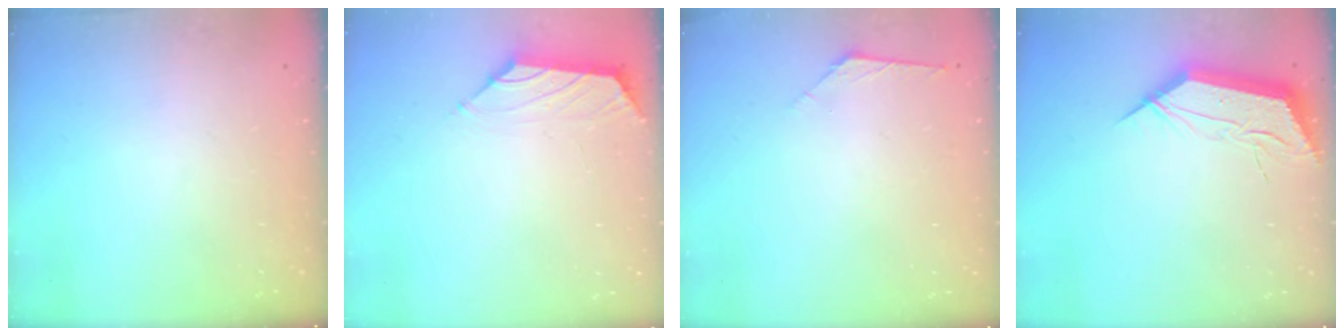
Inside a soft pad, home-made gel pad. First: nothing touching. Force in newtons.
{"total": 0.0}
{"total": 1.9, "press": 1.8, "slide": 0.5}
{"total": 13.1, "press": 13.1, "slide": 0.7}